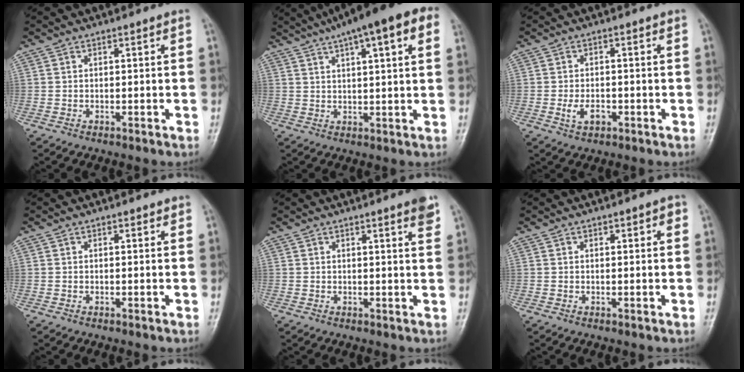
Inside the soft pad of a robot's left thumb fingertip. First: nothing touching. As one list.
[{"total": 16.3, "force": [8.6, 4.1, 13.2], "torque": [-0.189, 0.026, 0.121]}, {"total": 3.4, "force": [-1.2, 2.1, 2.4], "torque": [-0.044, 0.003, -0.018]}, {"total": 0.6, "force": [0.4, 0.3, 0.3], "torque": [-0.004, -0.002, 0.004]}, {"total": 3.2, "force": [2.1, 0.2, 2.4], "torque": [-0.027, -0.010, 0.026]}, {"total": 2.0, "force": [0.9, 0.9, 1.6], "torque": [-0.015, 0.000, 0.011]}]